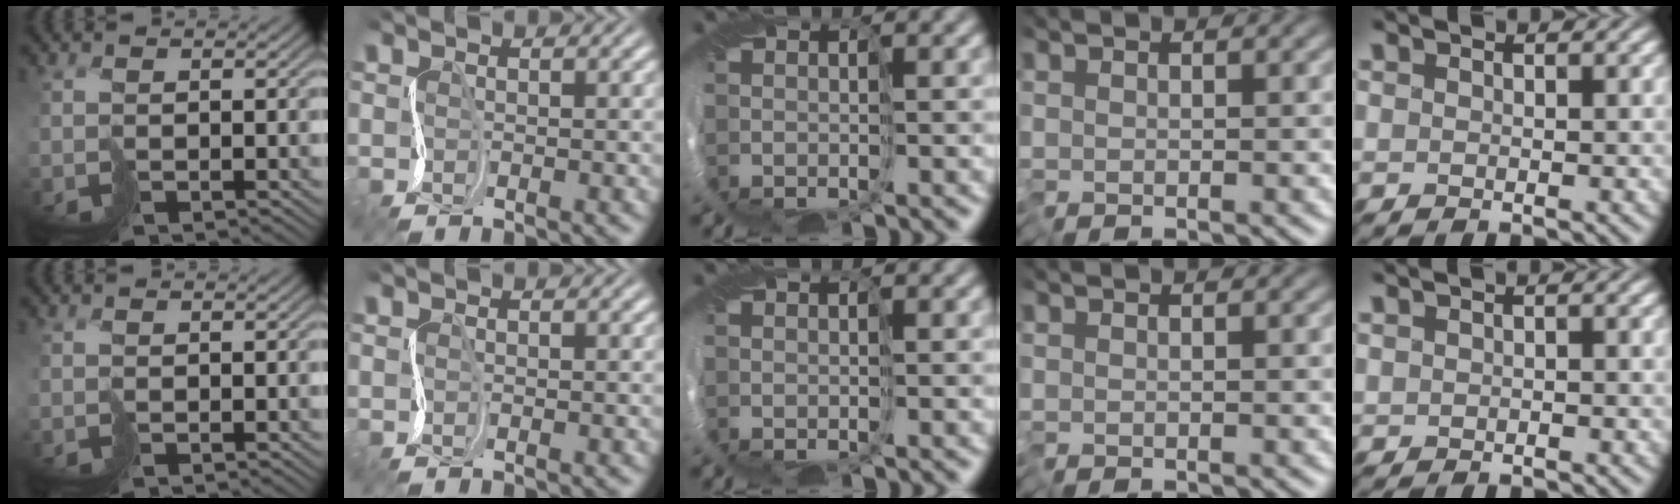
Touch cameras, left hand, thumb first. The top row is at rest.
{}